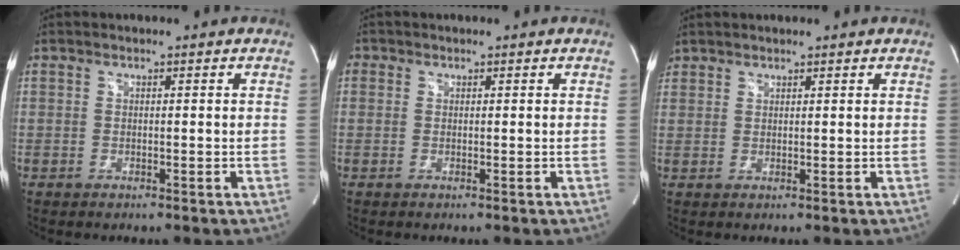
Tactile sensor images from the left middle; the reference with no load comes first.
{"total": 1.1, "force": [0.4, 1.0, 0.2], "torque": [0.004, 0.004, 0.005]}
{"total": 1.6, "force": [1.4, 0.7, 0.1], "torque": [0.001, 0.010, 0.024]}